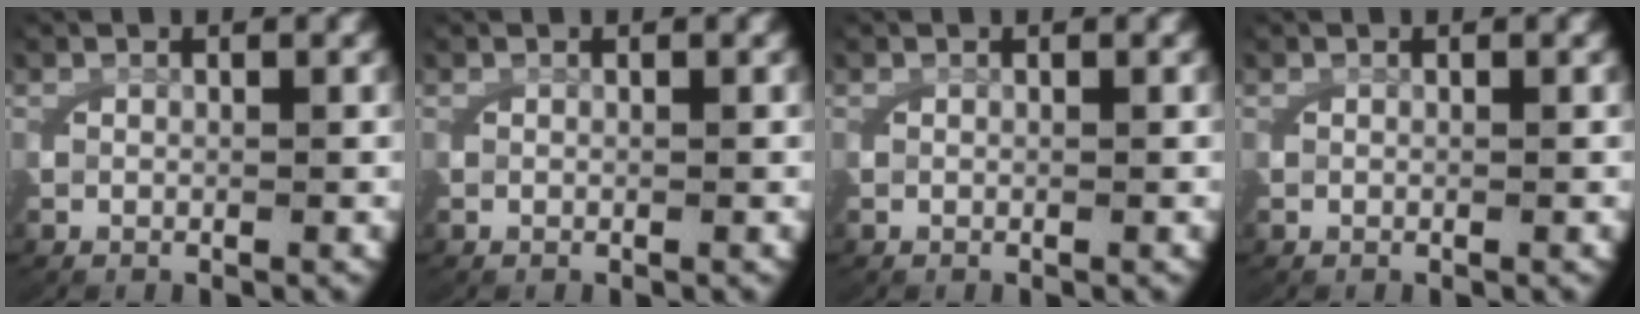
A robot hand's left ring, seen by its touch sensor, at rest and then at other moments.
{"total": 0.0}
{"total": 0.0}
{"total": 0.0}